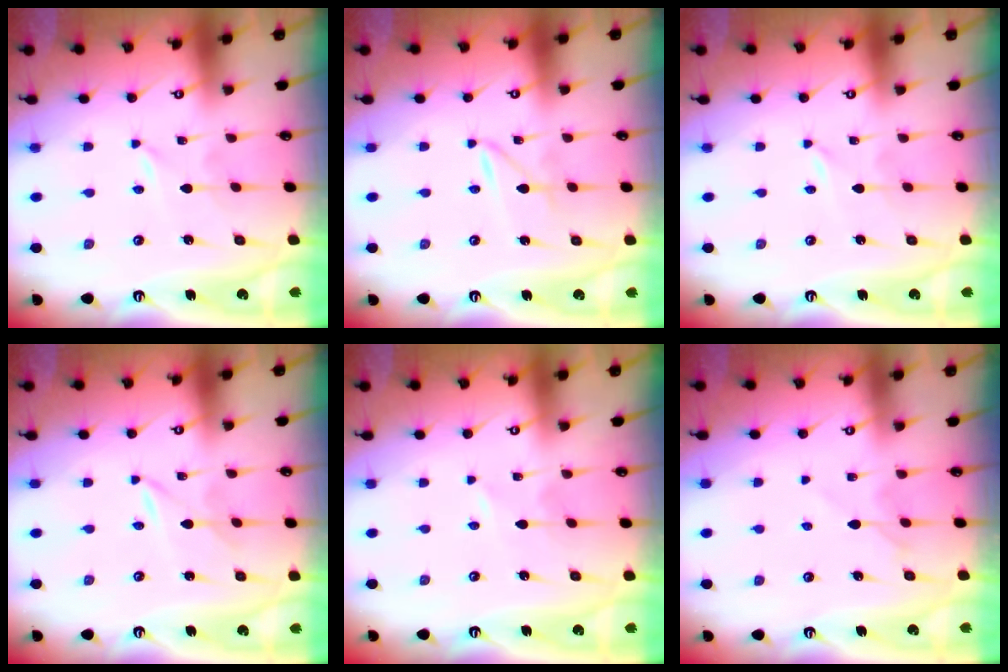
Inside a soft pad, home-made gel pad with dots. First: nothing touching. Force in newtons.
{"total": 1.9, "press": 1.9, "slide": 0.2}
{"total": 0.0}
{"total": 0.8, "press": 0.8, "slide": 0.2}
{"total": 0.6, "press": 0.6, "slide": 0.1}
{"total": 4.9, "press": 4.8, "slide": 0.7}